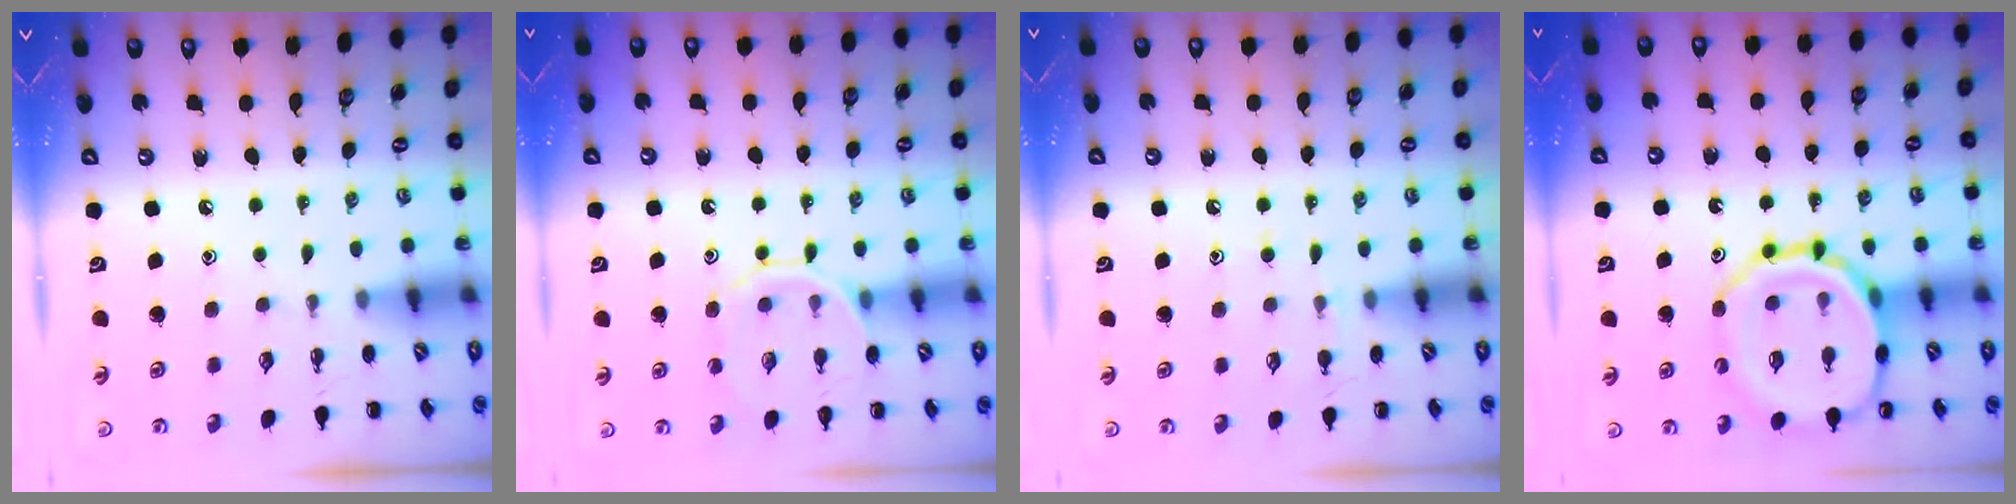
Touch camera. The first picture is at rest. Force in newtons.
{"total": 11.6, "press": 11.6, "slide": 1.3}
{"total": 6.2, "press": 5.9, "slide": 2.0}
{"total": 16.6, "press": 16.5, "slide": 2.1}